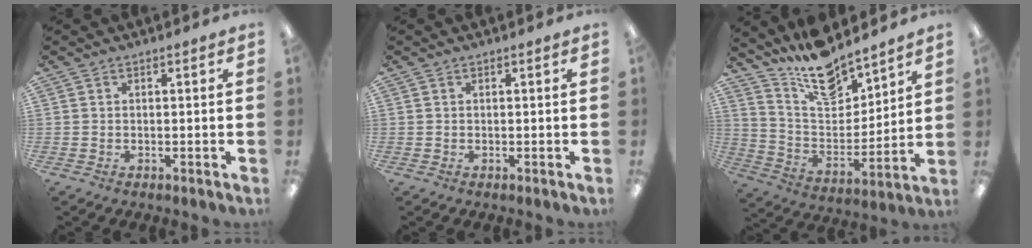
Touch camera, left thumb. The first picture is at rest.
{"total": 0.0}
{"total": 16.2, "force": [13.7, 5.6, 6.6], "torque": [-0.129, -0.092, 0.246]}